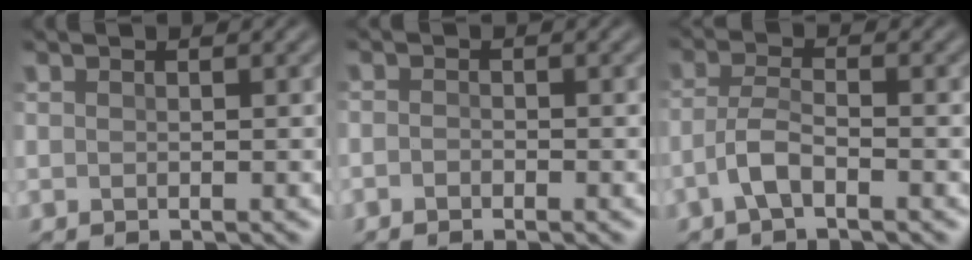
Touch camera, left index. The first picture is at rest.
{"total": 0.8, "force": [-0.8, 0.0, 0.2], "torque": [-0.006, -0.003, -0.011]}
{"total": 2.8, "force": [-1.7, 0.7, 2.0], "torque": [-0.048, 0.003, -0.039]}